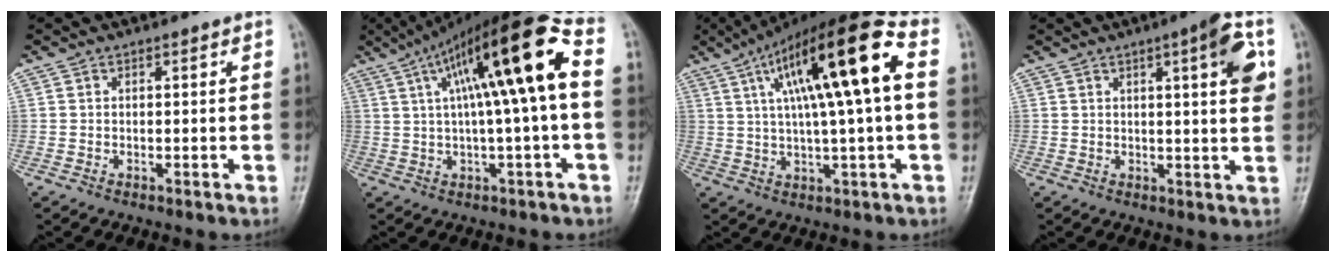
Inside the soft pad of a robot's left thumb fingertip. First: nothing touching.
{"total": 17.7, "force": [3.0, 2.8, 17.3], "torque": [-0.296, 0.048, 0.046]}
{"total": 19.3, "force": [4.4, 3.7, 18.5], "torque": [-0.314, 0.032, 0.067]}
{"total": 8.2, "force": [2.7, 1.4, 7.6], "torque": [-0.097, -0.006, 0.032]}